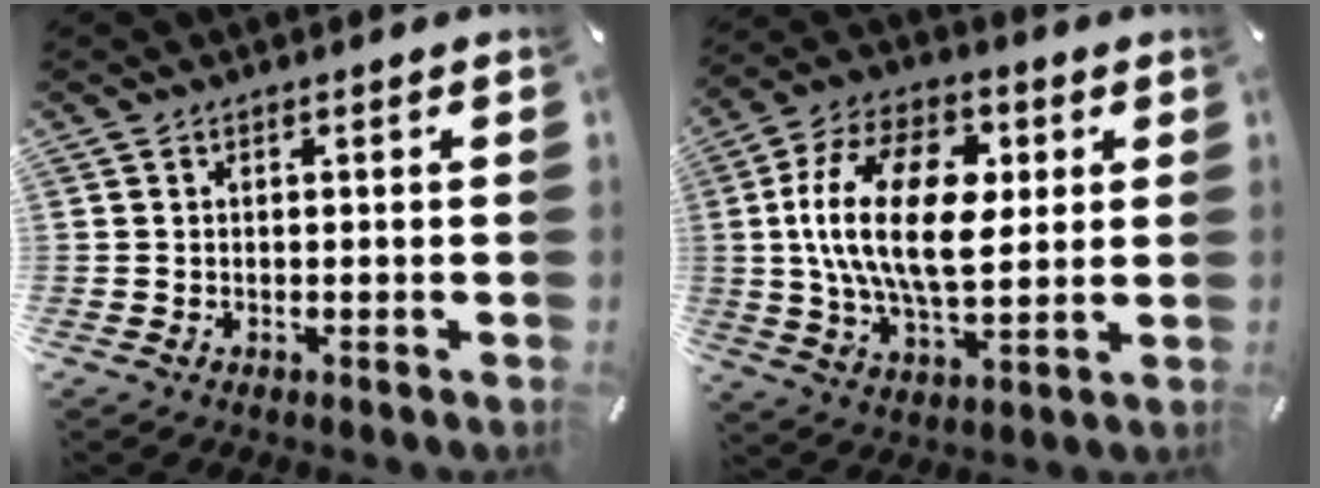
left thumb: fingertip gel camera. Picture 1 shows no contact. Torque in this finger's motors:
{"motor_torque": [0.91, 1.05, 2.64, -0.13, 0.39]}